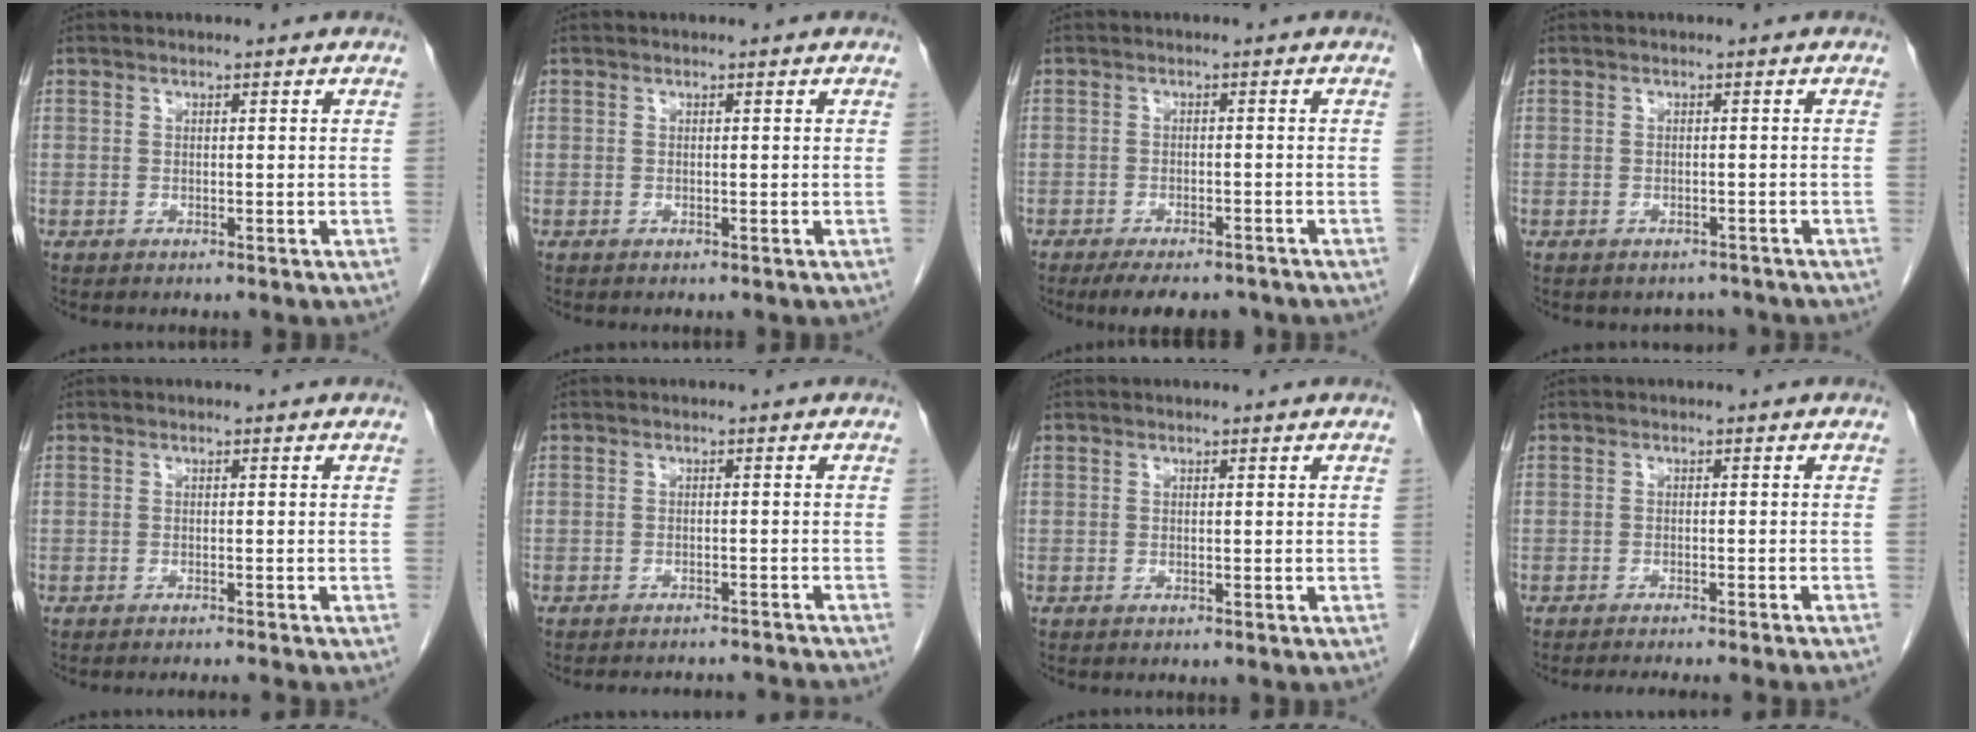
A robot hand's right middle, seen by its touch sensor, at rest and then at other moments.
{"total": 0.0}
{"total": 8.1, "force": [-6.7, 2.8, 3.7], "torque": [-0.048, -0.005, -0.091]}
{"total": 2.2, "force": [-1.9, 1.0, -0.2], "torque": [0.001, 0.000, -0.026]}
{"total": 2.3, "force": [-2.1, -0.8, 0.5], "torque": [-0.004, -0.005, -0.028]}
{"total": 7.7, "force": [-7.6, 0.2, 1.2], "torque": [-0.011, 0.006, -0.088]}
{"total": 0.0}
{"total": 8.2, "force": [-7.3, -0.7, 3.5], "torque": [-0.023, -0.015, -0.093]}